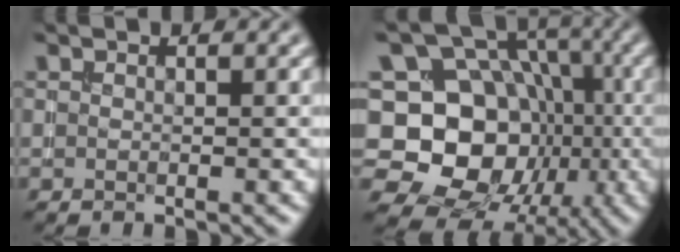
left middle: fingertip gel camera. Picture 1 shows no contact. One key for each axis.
{"total": 15.6, "fx": -1.8, "fy": 13.4, "fz": 7.8, "tx": -0.133, "ty": 0.016, "tz": -0.049}